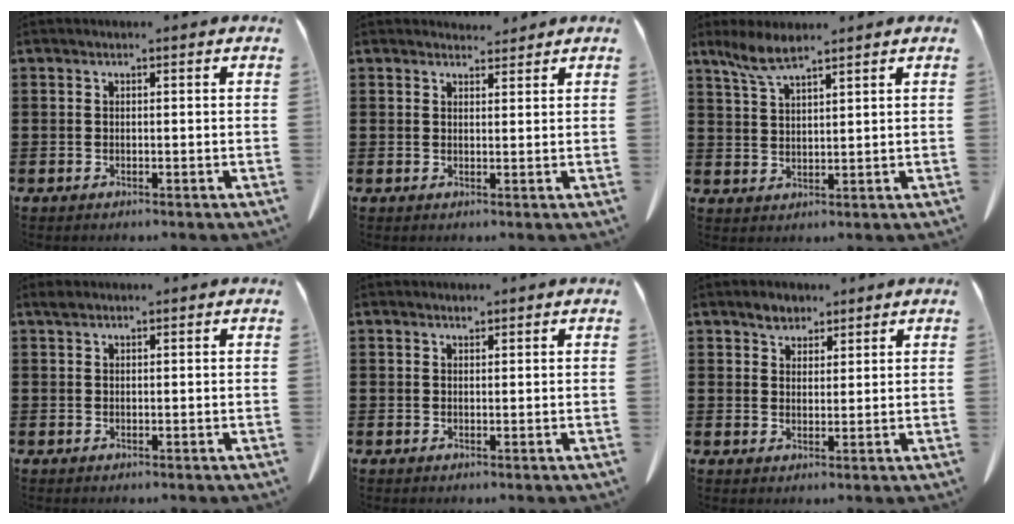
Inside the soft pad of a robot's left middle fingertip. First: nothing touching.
{"total": 2.1, "force": [2.1, 0.5, 0.3], "torque": [-0.004, -0.003, 0.038]}
{"total": 4.5, "force": [3.4, 0.7, 2.9], "torque": [-0.067, -0.003, 0.062]}
{"total": 0.8, "force": [0.6, 0.4, 0.4], "torque": [-0.011, 0.001, 0.012]}
{"total": 0.8, "force": [0.7, 0.2, 0.2], "torque": [-0.005, 0.000, 0.013]}
{"total": 2.8, "force": [2.3, 1.5, 0.8], "torque": [-0.015, 0.004, 0.042]}